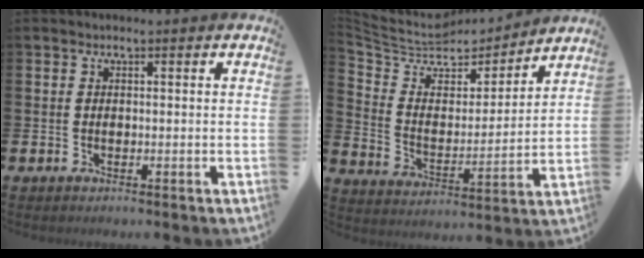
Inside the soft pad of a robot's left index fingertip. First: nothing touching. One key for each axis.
{"total": 6.5, "fx": 5.2, "fy": 3.4, "fz": 1.9, "tx": -0.075, "ty": -0.041, "tz": 0.084}